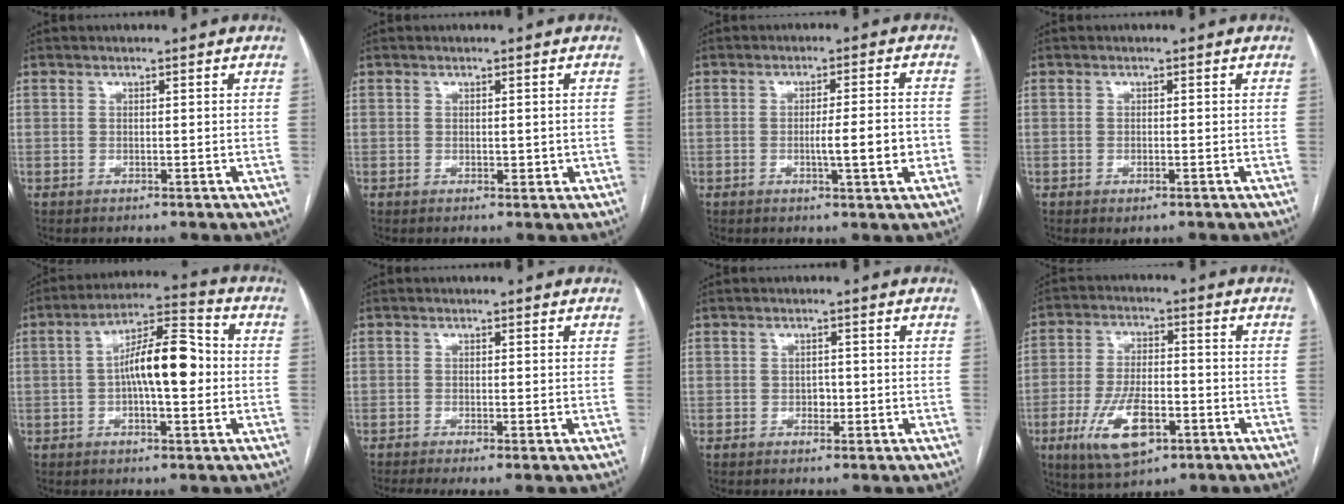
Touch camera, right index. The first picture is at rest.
{"total": 1.5, "force": [0.0, 0.9, 1.2], "torque": [-0.017, 0.001, 0.005]}
{"total": 6.2, "force": [-1.4, 0.3, 6.0], "torque": [-0.092, -0.001, -0.017]}
{"total": 1.2, "force": [-0.6, 0.4, 0.9], "torque": [-0.013, -0.003, -0.005]}
{"total": 11.0, "force": [-0.4, 3.1, 10.6], "torque": [-0.185, 0.028, -0.010]}
{"total": 3.3, "force": [-2.1, 0.2, 2.5], "torque": [-0.041, -0.009, -0.036]}
{"total": 1.3, "force": [-0.4, 1.0, 0.8], "torque": [-0.011, 0.004, -0.005]}
{"total": 11.1, "force": [-4.7, 4.6, 8.9], "torque": [-0.181, -0.003, -0.076]}